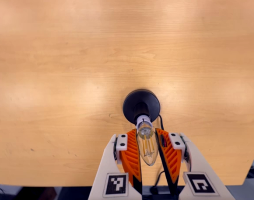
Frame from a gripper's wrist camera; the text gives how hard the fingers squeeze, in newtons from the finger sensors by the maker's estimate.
{"total": 10.7, "left": 10.0, "right": 11.3}